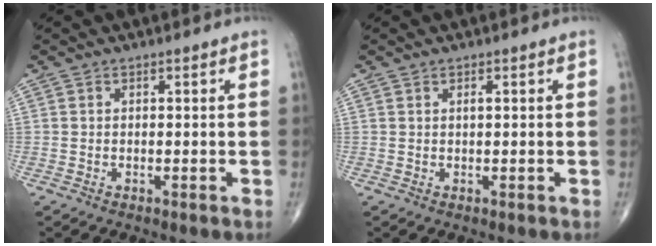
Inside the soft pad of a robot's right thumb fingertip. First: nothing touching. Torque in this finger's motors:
{"motor_torque": [-0.19, 0.55, 0.05, 0.02, -0.01]}